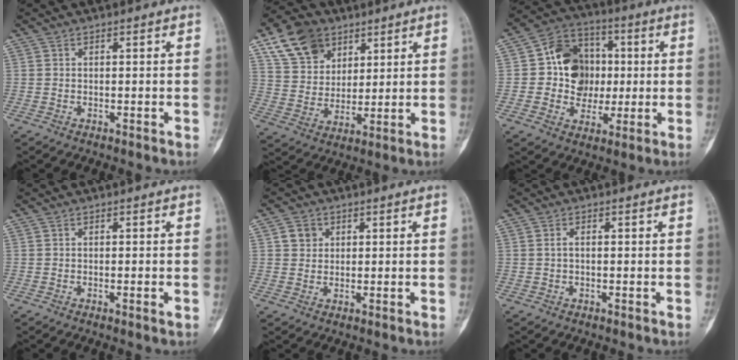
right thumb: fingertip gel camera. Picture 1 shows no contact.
{"total": 13.0, "force": [7.3, 9.1, 5.7], "torque": [-0.081, -0.018, 0.140]}
{"total": 13.0, "force": [0.5, 11.3, 6.5], "torque": [-0.046, 0.019, 0.005]}
{"total": 1.2, "force": [-0.3, 0.2, 1.1], "torque": [-0.017, 0.000, -0.004]}
{"total": 2.9, "force": [1.1, 2.6, 0.9], "torque": [-0.001, -0.004, 0.016]}
{"total": 1.1, "force": [0.1, 0.5, 1.0], "torque": [-0.021, 0.004, 0.001]}